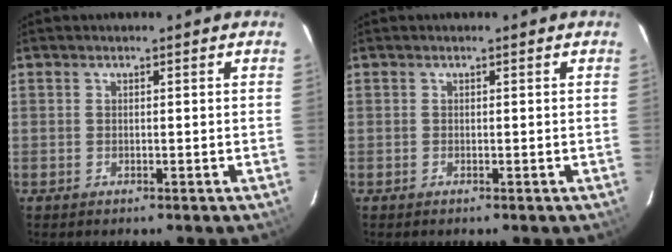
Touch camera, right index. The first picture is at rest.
{"total": 0.0}